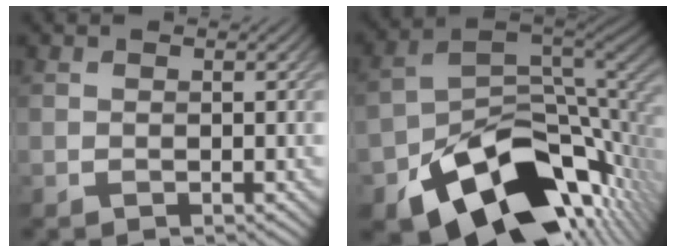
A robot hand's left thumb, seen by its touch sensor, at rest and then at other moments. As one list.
[{"total": 16.2, "force": [-8.9, 9.2, 10.0], "torque": [-0.160, -0.036, -0.133]}]